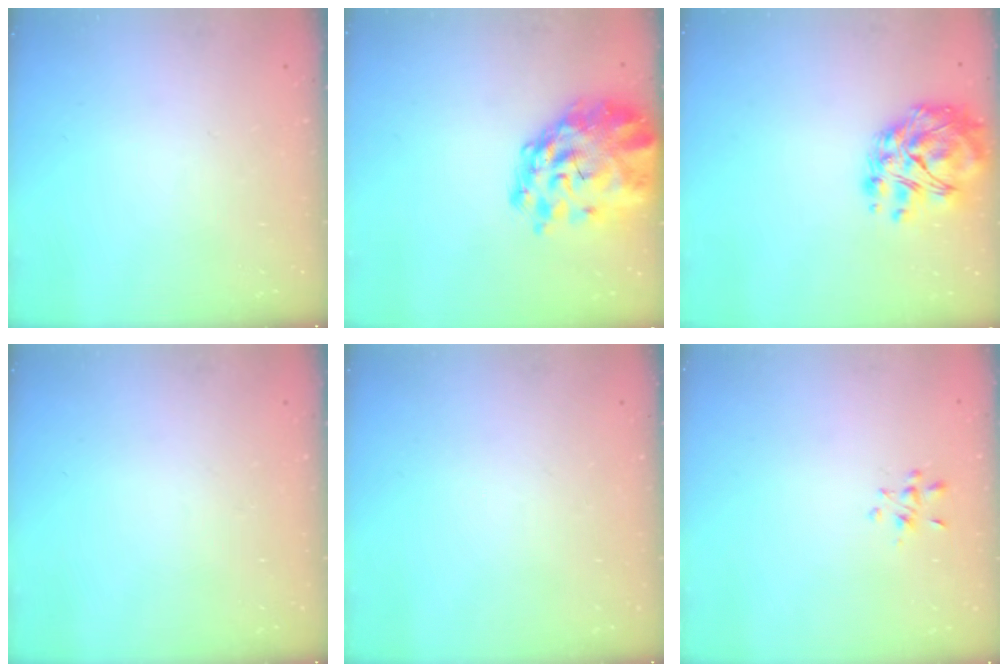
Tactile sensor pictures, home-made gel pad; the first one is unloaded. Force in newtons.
{"total": 8.2, "press": 7.8, "slide": 2.5}
{"total": 11.8, "press": 11.3, "slide": 3.3}
{"total": 0.0}
{"total": 0.0}
{"total": 2.6, "press": 2.5, "slide": 0.7}